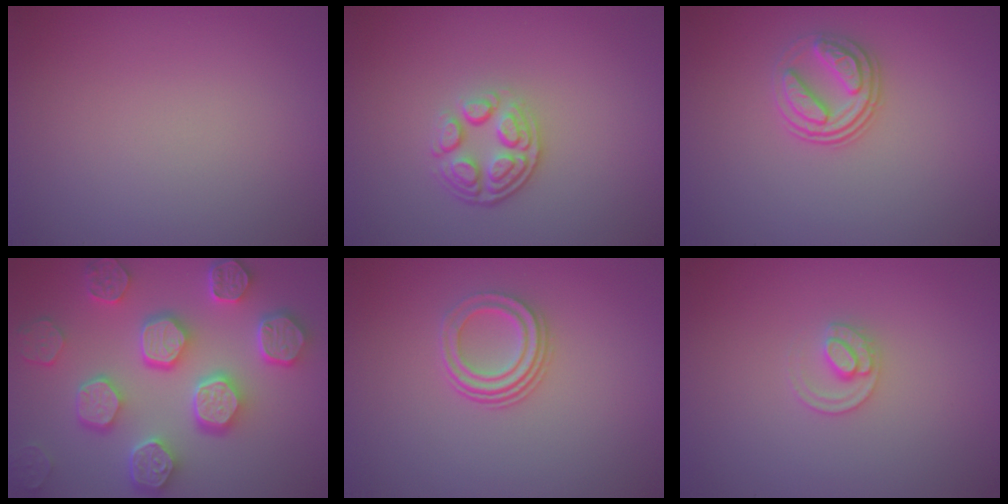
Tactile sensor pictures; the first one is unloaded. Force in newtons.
{"total": 3.7, "press": 2.8, "slide": 2.5}
{"total": 2.9, "press": 2.6, "slide": 1.3}
{"total": 7.8, "press": 6.7, "slide": 3.9}
{"total": 3.0, "press": 2.2, "slide": 2.1}
{"total": 1.7, "press": 1.7, "slide": 0.1}